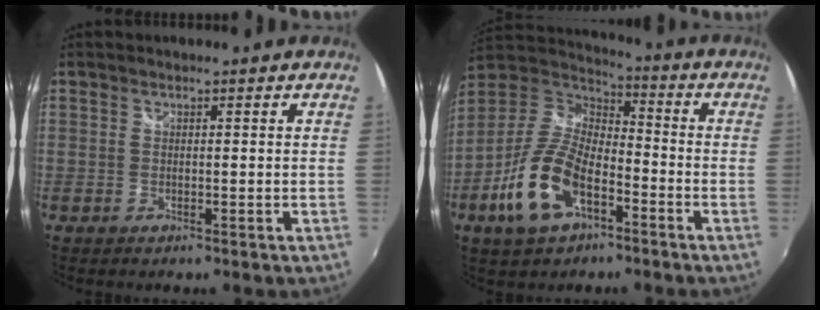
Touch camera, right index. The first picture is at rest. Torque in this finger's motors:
{"motor_torque": [0.98, -0.87, 0.89, 0.21]}